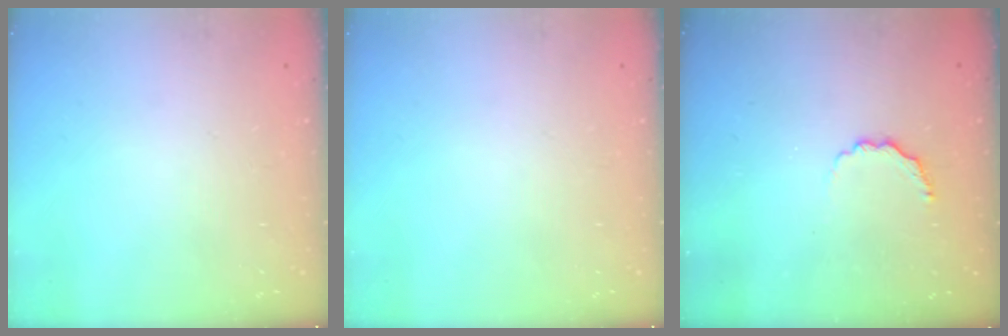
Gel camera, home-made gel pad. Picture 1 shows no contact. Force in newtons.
{"total": 0.0}
{"total": 4.7, "press": 4.6, "slide": 1.1}